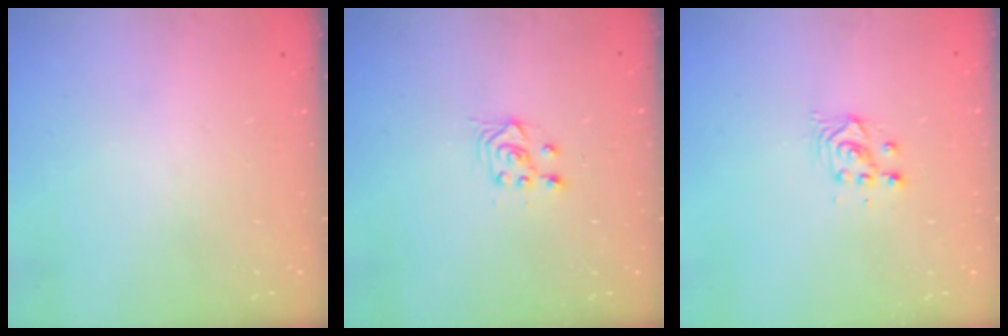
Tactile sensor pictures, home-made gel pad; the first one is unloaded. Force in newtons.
{"total": 3.0, "press": 2.6, "slide": 1.3}
{"total": 2.9, "press": 2.9, "slide": 0.1}